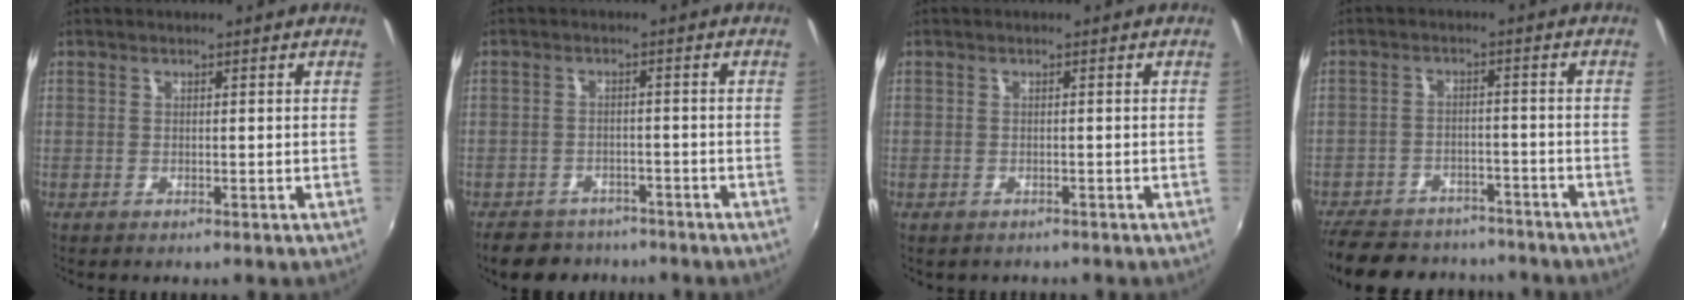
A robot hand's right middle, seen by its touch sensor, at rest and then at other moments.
{"total": 8.8, "force": [-7.3, 4.3, 2.4], "torque": [-0.065, -0.002, -0.109]}
{"total": 1.2, "force": [-0.9, 0.7, 0.3], "torque": [-0.011, -0.005, -0.012]}
{"total": 19.5, "force": [-16.2, 8.1, 7.3], "torque": [-0.175, 0.009, -0.226]}